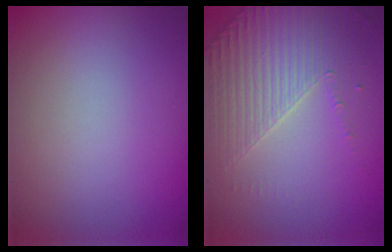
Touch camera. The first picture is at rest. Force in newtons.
{"total": 4.1, "press": 3.3, "slide": 2.4}